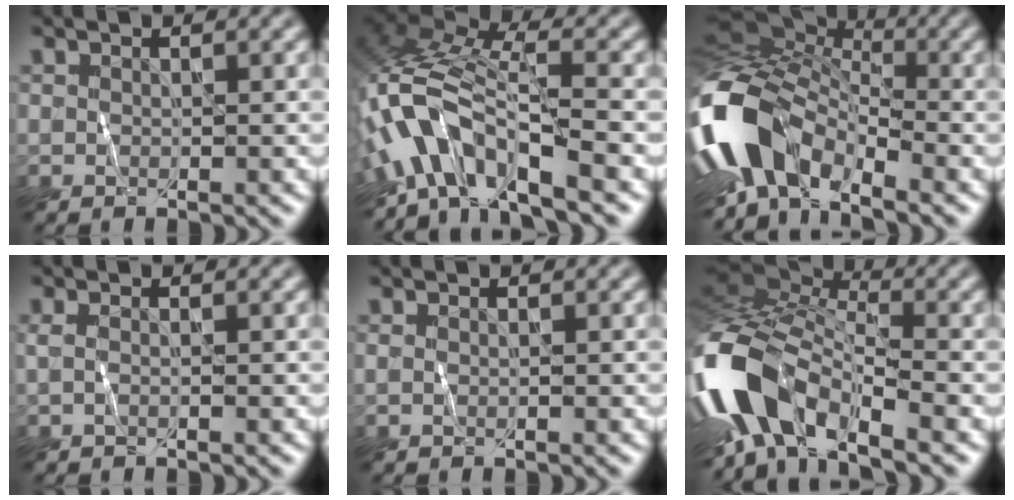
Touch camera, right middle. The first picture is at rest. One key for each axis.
{"total": 9.3, "fx": -5.1, "fy": 2.7, "fz": 7.3, "tx": -0.133, "ty": 0.013, "tz": -0.104}
{"total": 11.0, "fx": -4.3, "fy": 6.2, "fz": 8.0, "tx": -0.163, "ty": -0.007, "tz": -0.089}
{"total": 0.7, "fx": -0.1, "fy": 0.1, "fz": 0.7, "tx": -0.019, "ty": -0.001, "tz": -0.005}
{"total": 0.0}
{"total": 11.7, "fx": -6.1, "fy": 4.9, "fz": 8.7, "tx": -0.174, "ty": 0.001, "tz": -0.121}